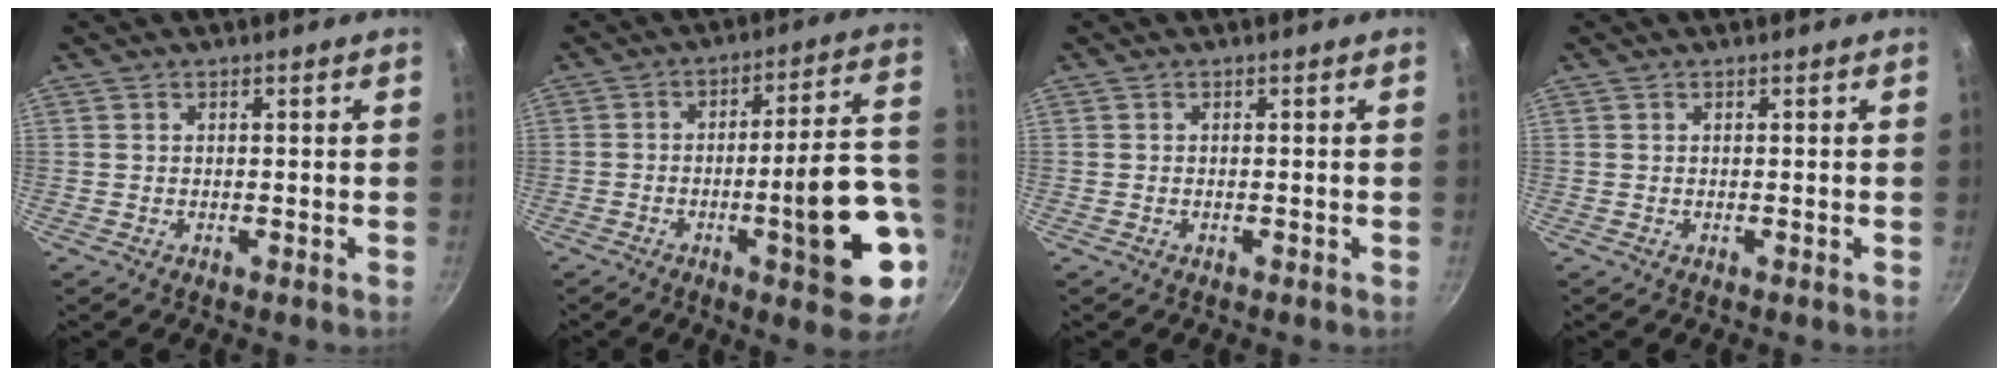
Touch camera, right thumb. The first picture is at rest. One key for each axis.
{"total": 18.0, "fx": -4.7, "fy": 4.4, "fz": 16.8, "tx": -0.209, "ty": 0.030, "tz": -0.061}
{"total": 0.0}
{"total": 0.0}